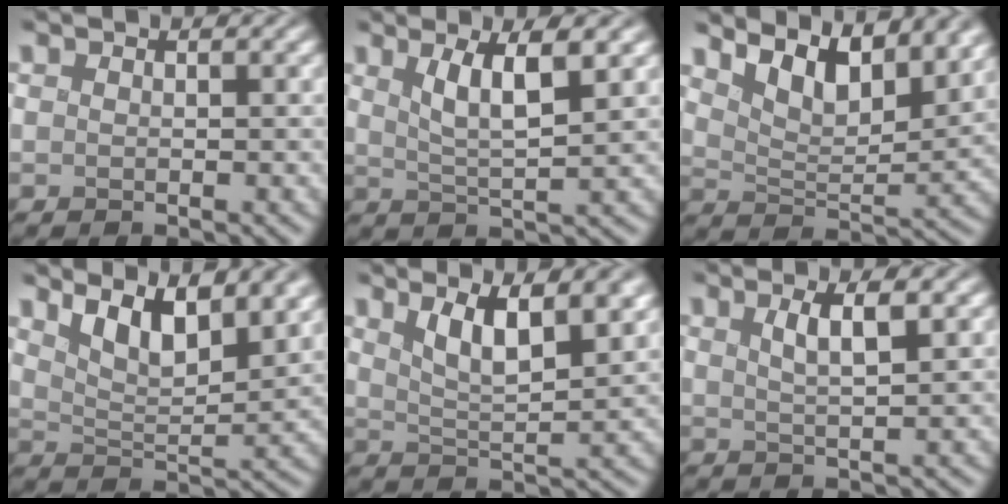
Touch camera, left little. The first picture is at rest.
{"total": 4.6, "force": [1.5, 1.0, 4.2], "torque": [-0.083, -0.004, 0.034]}
{"total": 8.1, "force": [4.9, 3.3, 5.5], "torque": [-0.099, 0.002, 0.081]}
{"total": 7.6, "force": [4.3, 2.7, 5.6], "torque": [-0.097, 0.003, 0.067]}
{"total": 6.1, "force": [2.7, 2.1, 5.1], "torque": [-0.091, 0.001, 0.047]}
{"total": 2.7, "force": [0.8, 0.3, 2.5], "torque": [-0.059, -0.004, 0.021]}